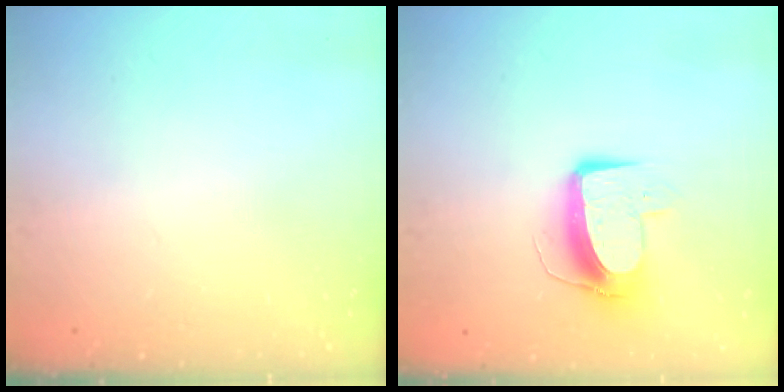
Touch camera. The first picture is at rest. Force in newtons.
{"total": 10.2, "press": 10.2, "slide": 0.4}